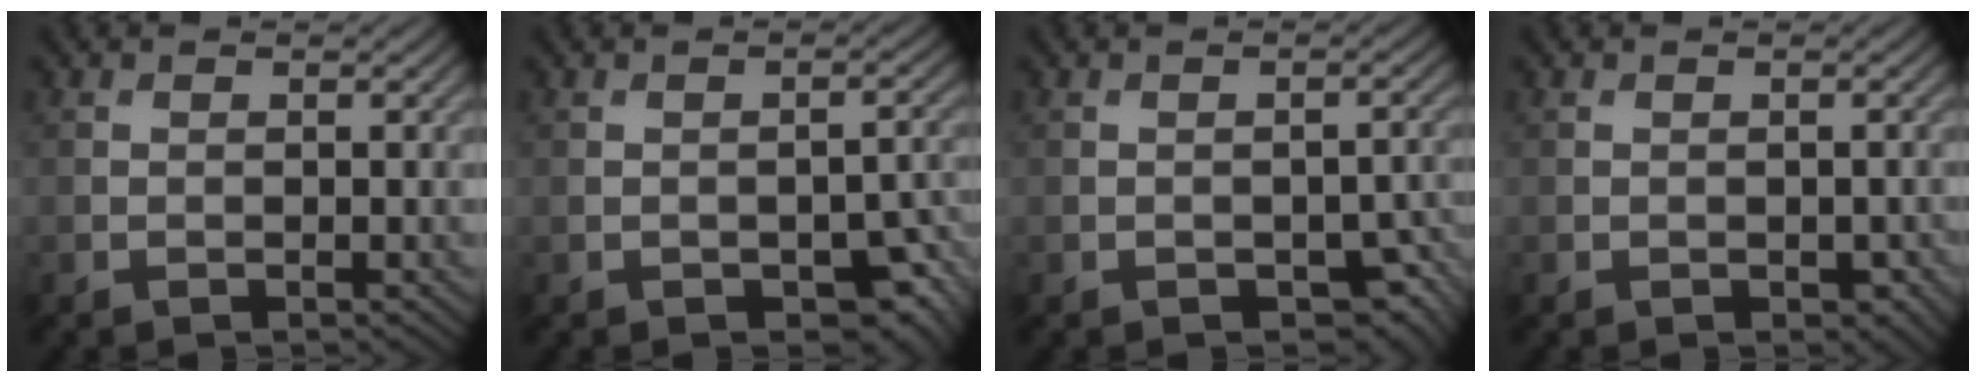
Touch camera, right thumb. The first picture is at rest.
{"total": 5.2, "force": [-2.4, 2.5, 3.9], "torque": [-0.050, -0.009, -0.025]}
{"total": 4.8, "force": [-2.1, 2.6, 3.4], "torque": [-0.042, -0.011, -0.021]}
{"total": 1.5, "force": [-0.5, 1.0, 1.0], "torque": [-0.016, -0.010, -0.002]}